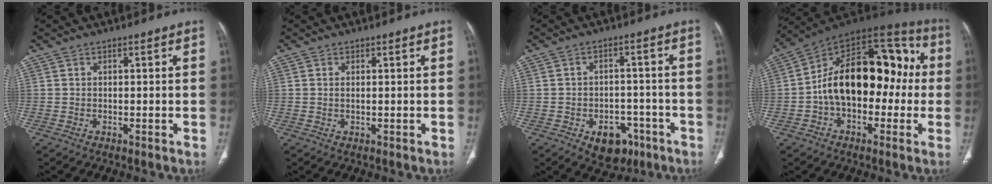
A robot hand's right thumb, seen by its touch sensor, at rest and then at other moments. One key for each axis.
{"total": 0.7, "fx": 0.2, "fy": 0.3, "fz": 0.6, "tx": -0.018, "ty": 0.000, "tz": 0.005}
{"total": 8.6, "fx": -4.3, "fy": 5.9, "fz": 4.6, "tx": -0.033, "ty": 0.030, "tz": -0.052}
{"total": 22.9, "fx": -0.5, "fy": 13.9, "fz": 18.3, "tx": -0.256, "ty": 0.059, "tz": -0.016}